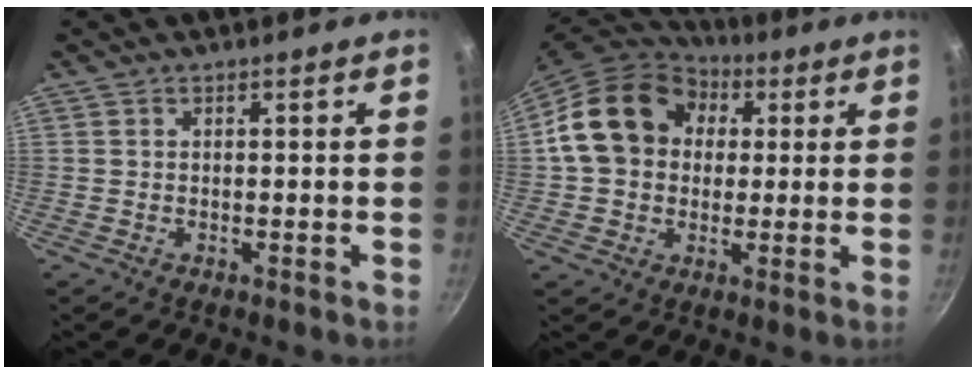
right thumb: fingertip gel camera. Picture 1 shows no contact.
{"total": 18.0, "force": [3.4, 14.5, 10.2], "torque": [-0.157, 0.031, 0.047]}